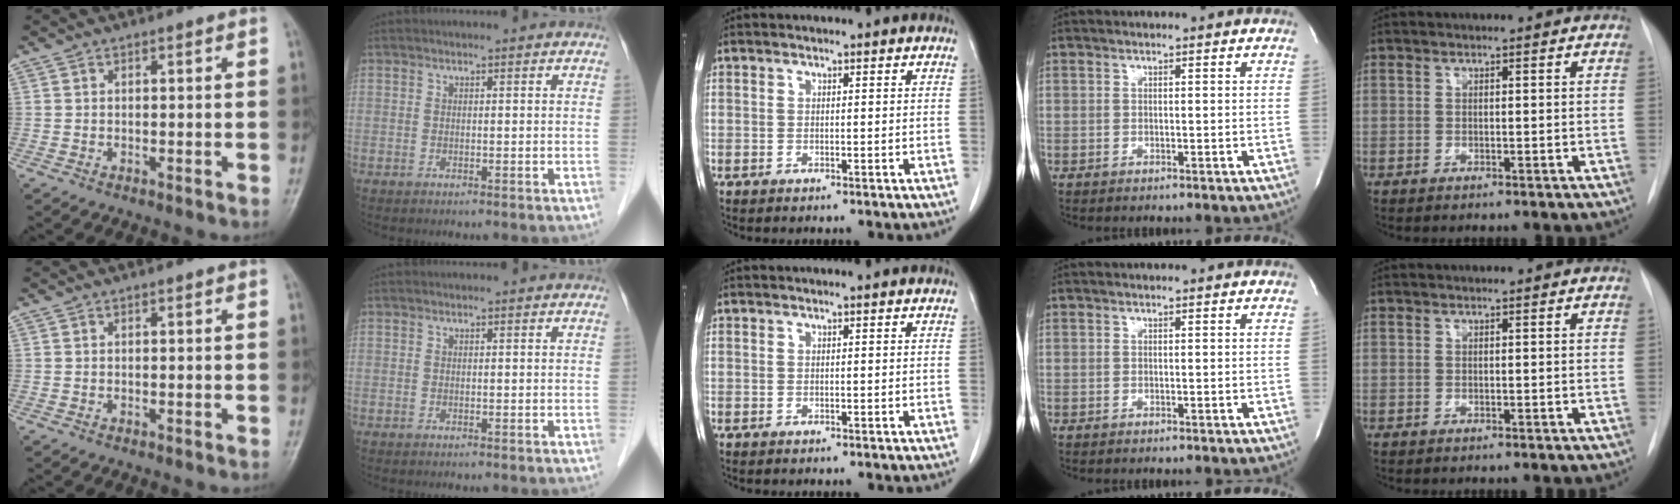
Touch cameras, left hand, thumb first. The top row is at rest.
{}